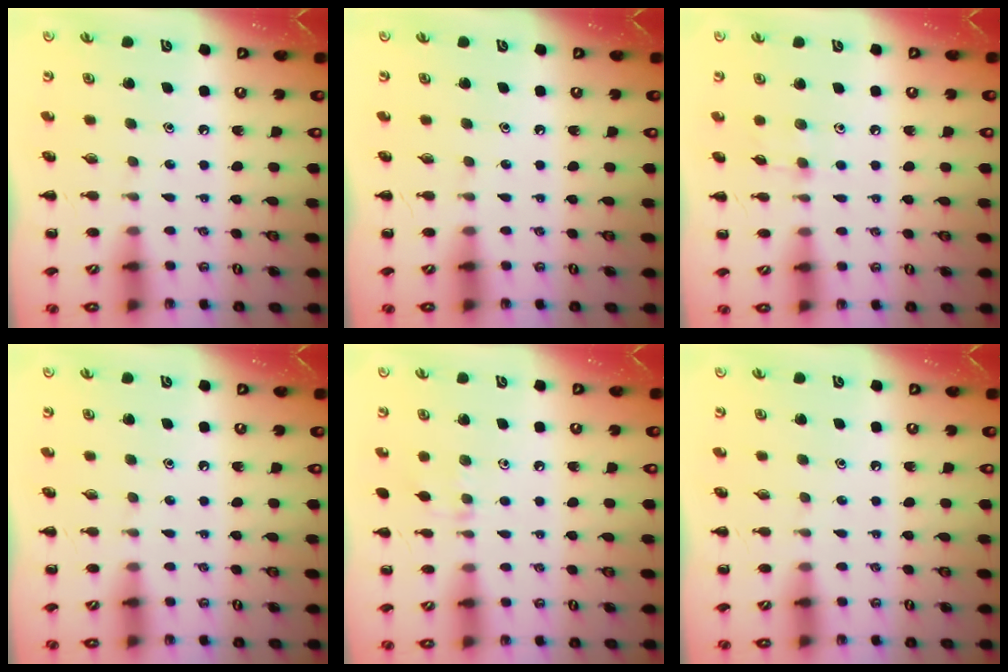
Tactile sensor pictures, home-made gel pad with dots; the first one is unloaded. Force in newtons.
{"total": 0.0}
{"total": 3.2, "press": 3.1, "slide": 1.0}
{"total": 0.0}
{"total": 5.0, "press": 4.6, "slide": 1.8}
{"total": 0.0}